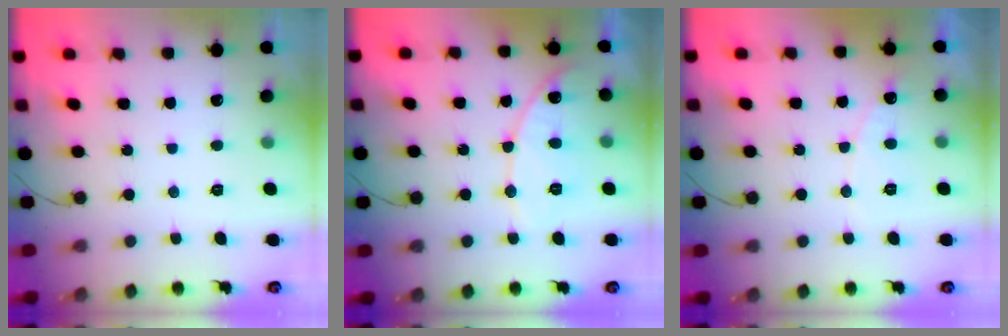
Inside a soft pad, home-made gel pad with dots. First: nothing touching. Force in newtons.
{"total": 10.6, "press": 10.6, "slide": 0.9}
{"total": 5.1, "press": 5.1, "slide": 0.5}